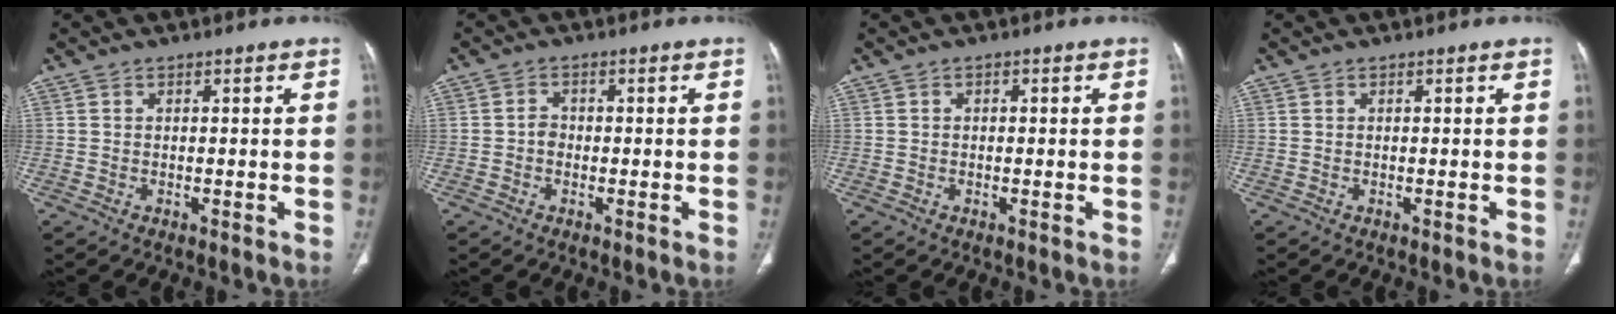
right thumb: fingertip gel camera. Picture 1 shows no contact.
{"total": 1.8, "force": [-0.5, 1.5, 0.9], "torque": [-0.006, 0.007, -0.014]}
{"total": 0.6, "force": [0.0, 0.4, 0.4], "torque": [-0.001, 0.002, -0.003]}
{"total": 0.0}